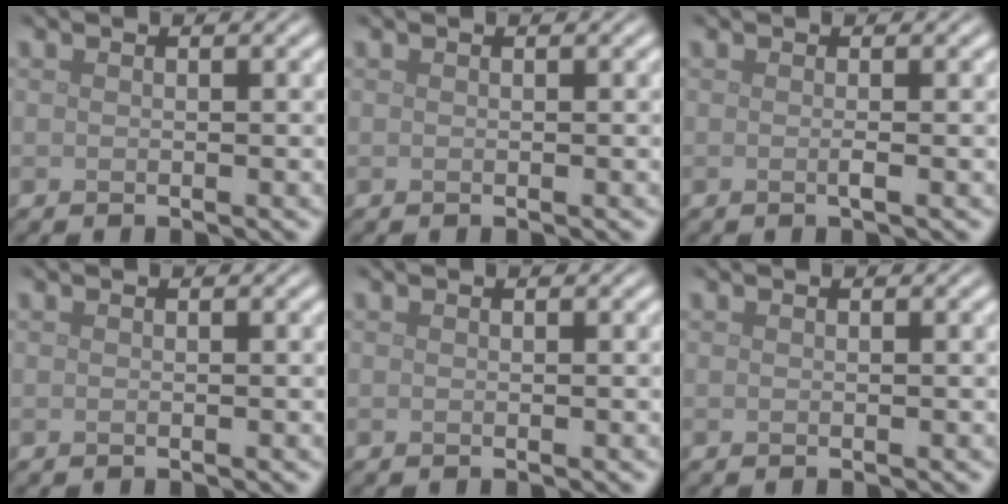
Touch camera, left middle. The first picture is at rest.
{"total": 0.0}
{"total": 0.7, "force": [-0.1, 0.1, 0.7], "torque": [-0.013, -0.003, -0.005]}
{"total": 0.0}
{"total": 0.0}
{"total": 0.0}